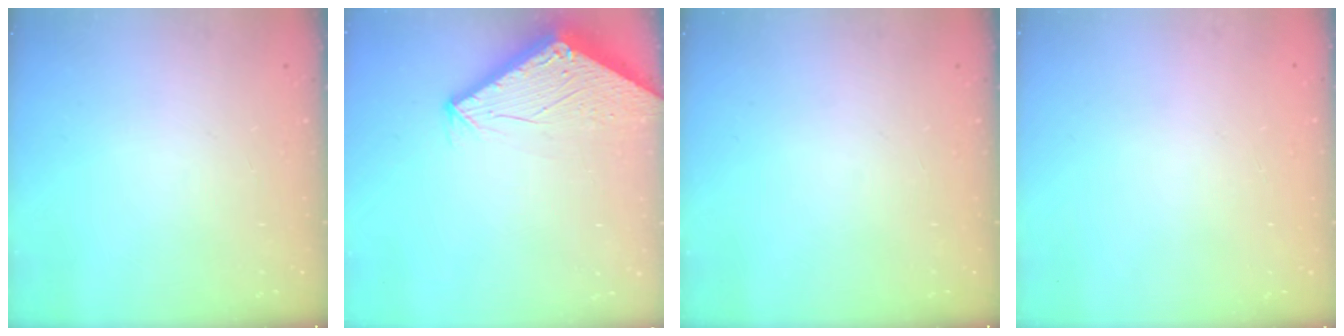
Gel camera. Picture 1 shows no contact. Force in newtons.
{"total": 2.8, "press": 2.8, "slide": 0.1}
{"total": 0.0}
{"total": 0.0}